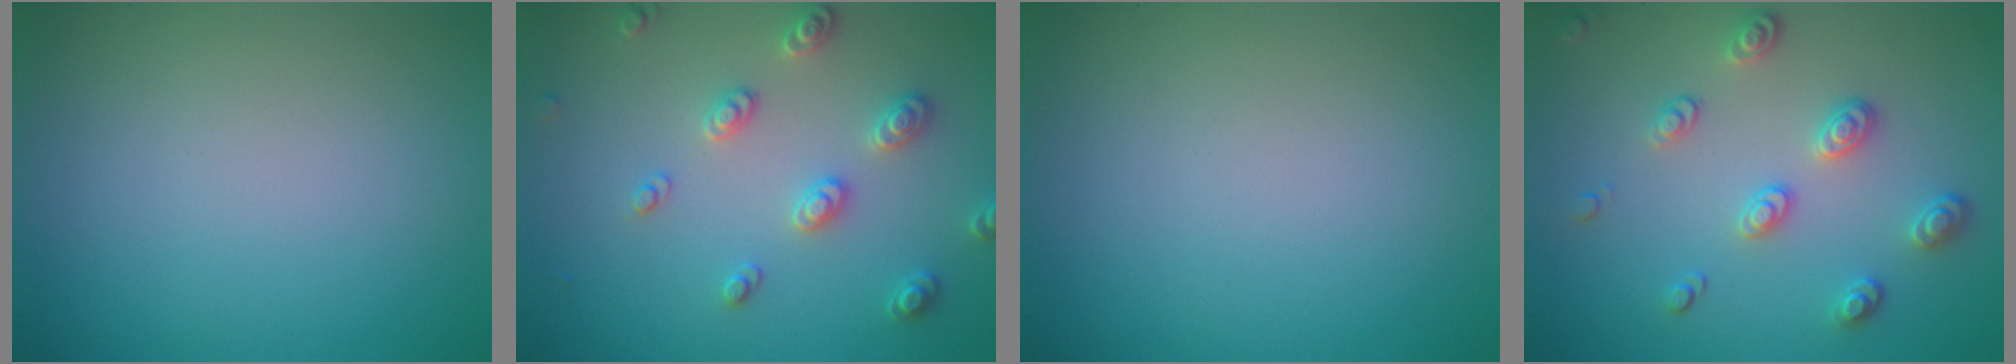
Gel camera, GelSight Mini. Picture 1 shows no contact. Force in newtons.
{"total": 2.7, "press": 2.7, "slide": 0.4}
{"total": 0.0}
{"total": 2.8, "press": 2.4, "slide": 1.4}